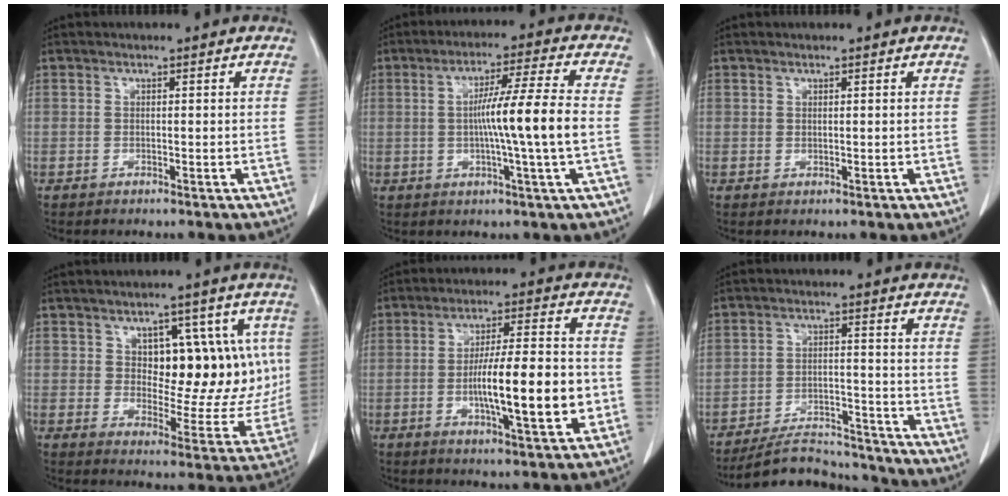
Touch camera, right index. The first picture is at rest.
{"total": 10.4, "force": [-0.5, -1.5, 10.2], "torque": [-0.176, -0.001, -0.010]}
{"total": 0.0}
{"total": 15.4, "force": [3.6, 8.4, 12.4], "torque": [-0.163, 0.013, 0.066]}
{"total": 14.5, "force": [-2.4, 2.5, 14.1], "torque": [-0.231, 0.004, -0.036]}
{"total": 9.8, "force": [-9.5, 2.2, 0.6], "torque": [-0.003, 0.019, -0.151]}